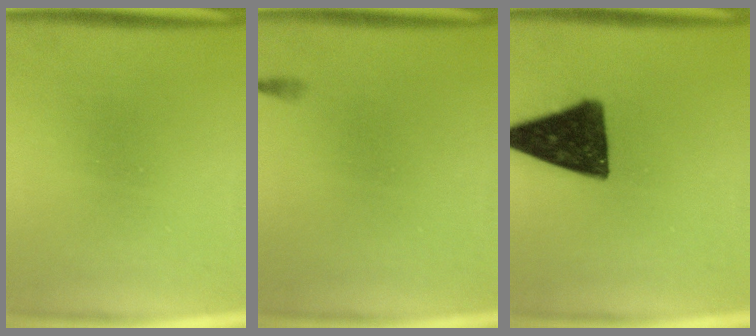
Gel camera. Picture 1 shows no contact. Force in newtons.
{"total": 0.5}
{"total": 15.4}